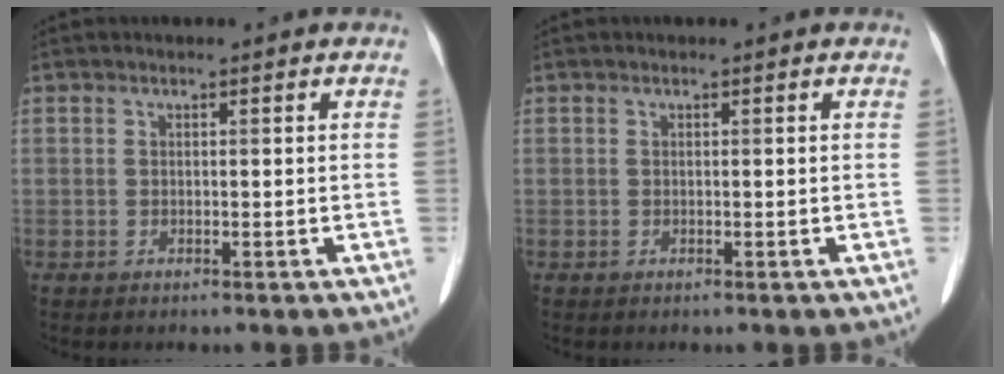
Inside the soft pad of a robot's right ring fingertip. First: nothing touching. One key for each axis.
{"total": 0.0}